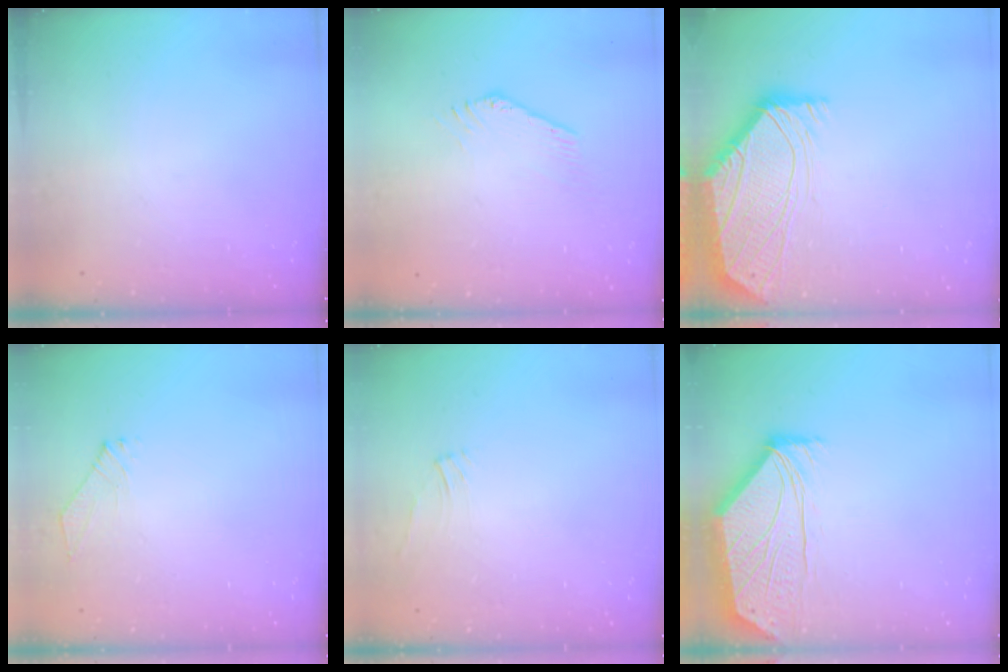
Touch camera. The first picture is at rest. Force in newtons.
{"total": 1.6, "press": 1.6, "slide": 0.1}
{"total": 1.3, "press": 1.2, "slide": 0.4}
{"total": 3.2, "press": 3.1, "slide": 0.6}
{"total": 0.6, "press": 0.5, "slide": 0.4}
{"total": 4.7, "press": 4.6, "slide": 0.6}